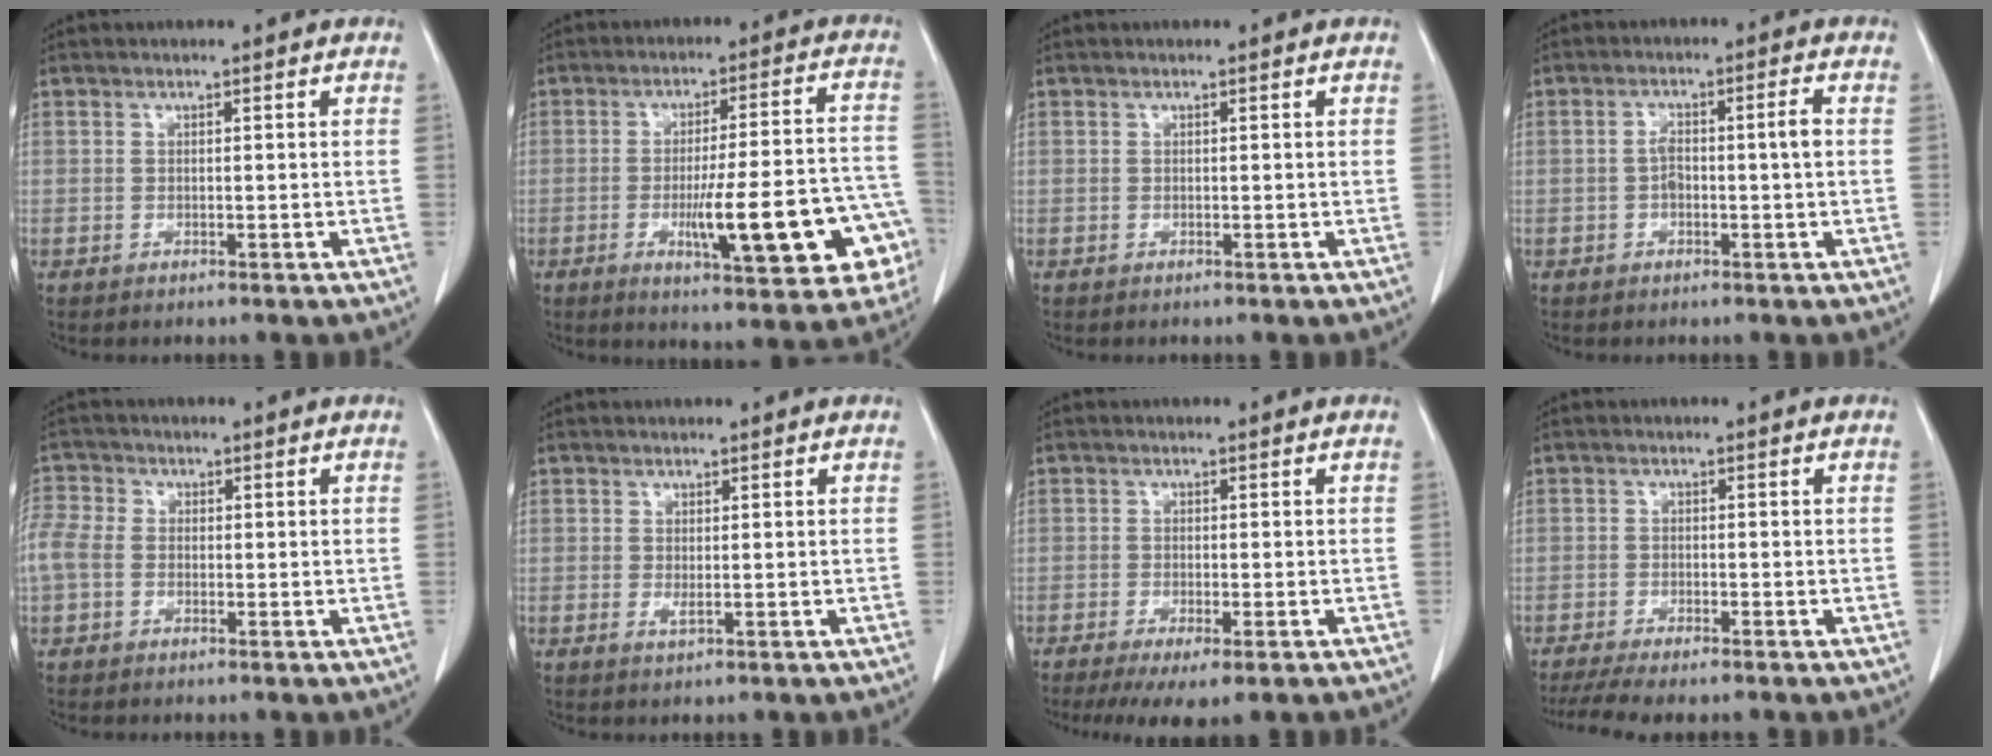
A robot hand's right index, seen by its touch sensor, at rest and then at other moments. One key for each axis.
{"total": 17.5, "fx": -5.6, "fy": 2.8, "fz": 16.3, "tx": -0.163, "ty": 0.023, "tz": -0.063}
{"total": 0.0}
{"total": 4.3, "fx": -0.4, "fy": 0.6, "fz": 4.3, "tx": -0.083, "ty": 0.016, "tz": -0.006}
{"total": 6.6, "fx": -0.4, "fy": 5.2, "fz": 4.1, "tx": -0.120, "ty": 0.024, "tz": -0.009}
{"total": 0.8, "fx": 0.0, "fy": 0.1, "fz": 0.8, "tx": -0.021, "ty": -0.006, "tz": 0.003}
{"total": 7.5, "fx": -5.4, "fy": 1.3, "fz": 5.0, "tx": -0.070, "ty": -0.020, "tz": -0.081}
{"total": 6.9, "fx": -5.6, "fy": 0.8, "fz": 3.8, "tx": -0.063, "ty": -0.016, "tz": -0.091}